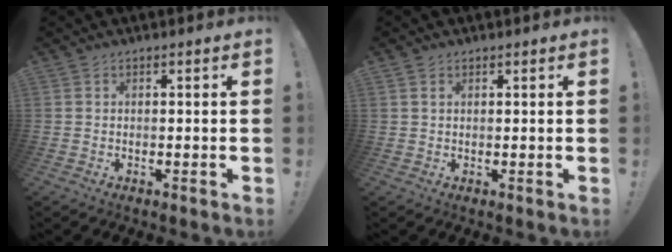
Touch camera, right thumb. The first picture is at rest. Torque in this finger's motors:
{"motor_torque": [-0.27, -0.18, 0.12, 0.07, 0.03]}